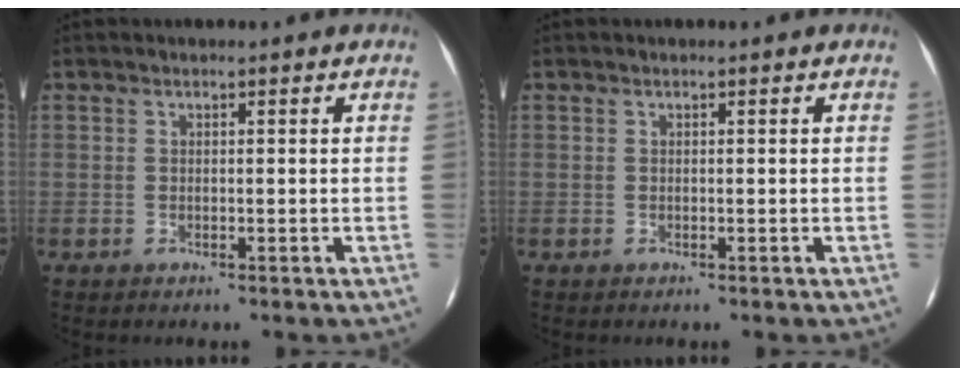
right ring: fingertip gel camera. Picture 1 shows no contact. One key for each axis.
{"total": 0.0}